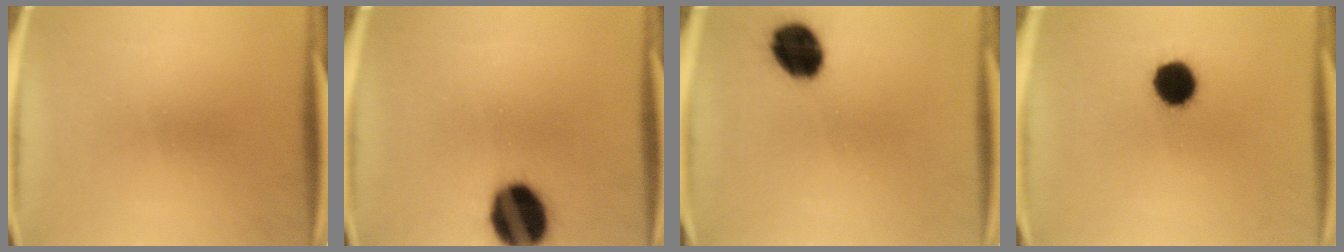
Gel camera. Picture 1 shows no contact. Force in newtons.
{"total": 16.7}
{"total": 11.7}
{"total": 10.5}